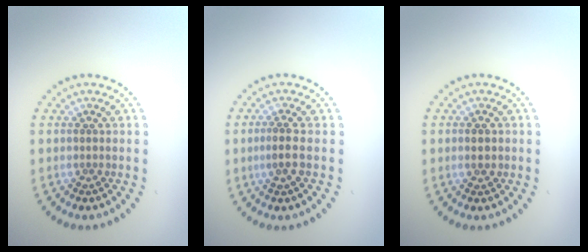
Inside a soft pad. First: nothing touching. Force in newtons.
{"total": 1.7, "press": 1.5, "slide": 0.8}
{"total": 1.7, "press": 1.7, "slide": 0.2}